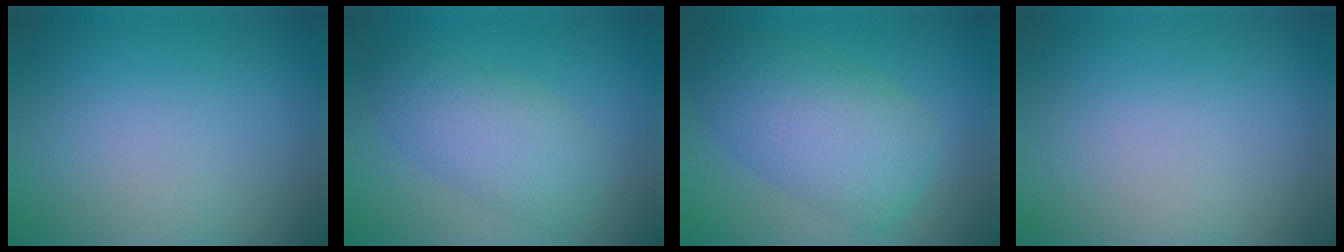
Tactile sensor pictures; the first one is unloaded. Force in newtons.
{"total": 4.4, "press": 4.4, "slide": 0.1}
{"total": 5.5, "press": 5.5, "slide": 0.4}
{"total": 0.0}